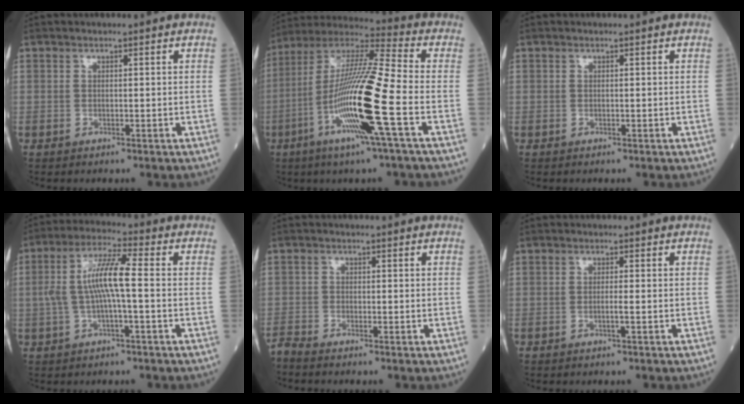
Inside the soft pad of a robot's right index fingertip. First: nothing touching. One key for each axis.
{"total": 18.2, "fx": -5.5, "fy": -0.4, "fz": 17.4, "tx": -0.350, "ty": -0.017, "tz": -0.115}
{"total": 0.0}
{"total": 8.3, "fx": -0.2, "fy": 0.8, "fz": 8.3, "tx": -0.170, "ty": 0.020, "tz": -0.009}
{"total": 1.9, "fx": -1.8, "fy": -0.3, "fz": 0.3, "tx": -0.015, "ty": -0.011, "tz": -0.040}
{"total": 1.1, "fx": -0.3, "fy": -0.2, "fz": 1.0, "tx": -0.020, "ty": -0.001, "tz": -0.007}